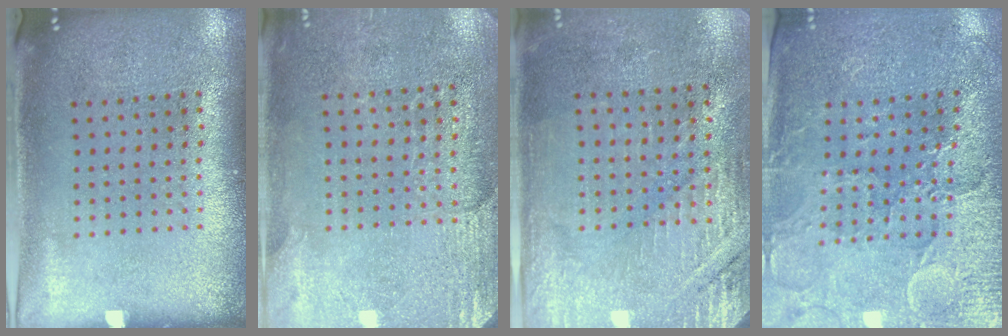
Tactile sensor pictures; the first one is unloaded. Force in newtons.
{"total": 2.7, "press": 2.5, "slide": 1.1}
{"total": 2.8, "press": 2.7, "slide": 0.8}
{"total": 3.3, "press": 3.2, "slide": 0.7}